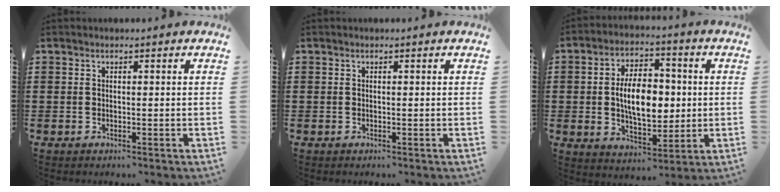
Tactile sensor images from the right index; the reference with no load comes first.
{"total": 0.0}
{"total": 9.3, "force": [0.4, 5.1, 7.7], "torque": [-0.132, 0.003, 0.001]}